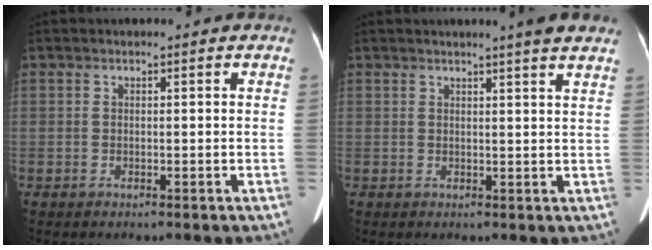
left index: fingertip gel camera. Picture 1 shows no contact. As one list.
[{"total": 5.2, "force": [4.4, -0.6, 2.7], "torque": [-0.038, 0.003, 0.042]}]